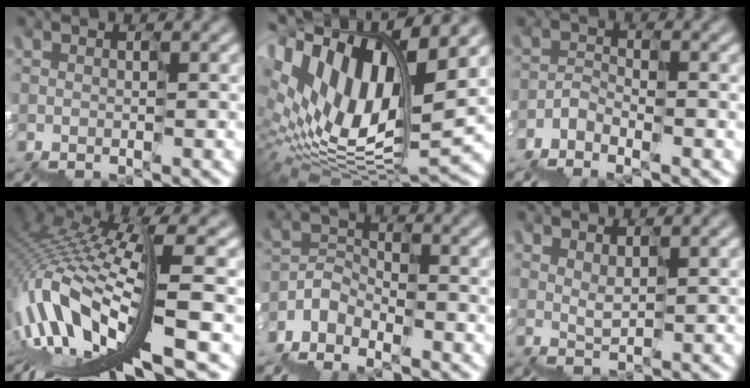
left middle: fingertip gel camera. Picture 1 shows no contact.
{"total": 13.7, "force": [6.2, 6.4, 10.4], "torque": [-0.227, 0.028, 0.119]}
{"total": 2.4, "force": [-2.3, 0.7, 0.2], "torque": [-0.018, 0.007, -0.046]}
{"total": 11.4, "force": [-1.8, 3.7, 10.6], "torque": [-0.238, 0.020, -0.014]}
{"total": 3.3, "force": [-2.8, 1.7, 0.2], "torque": [-0.015, 0.009, -0.057]}
{"total": 1.2, "force": [1.2, 0.1, 0.1], "torque": [-0.007, 0.012, 0.029]}